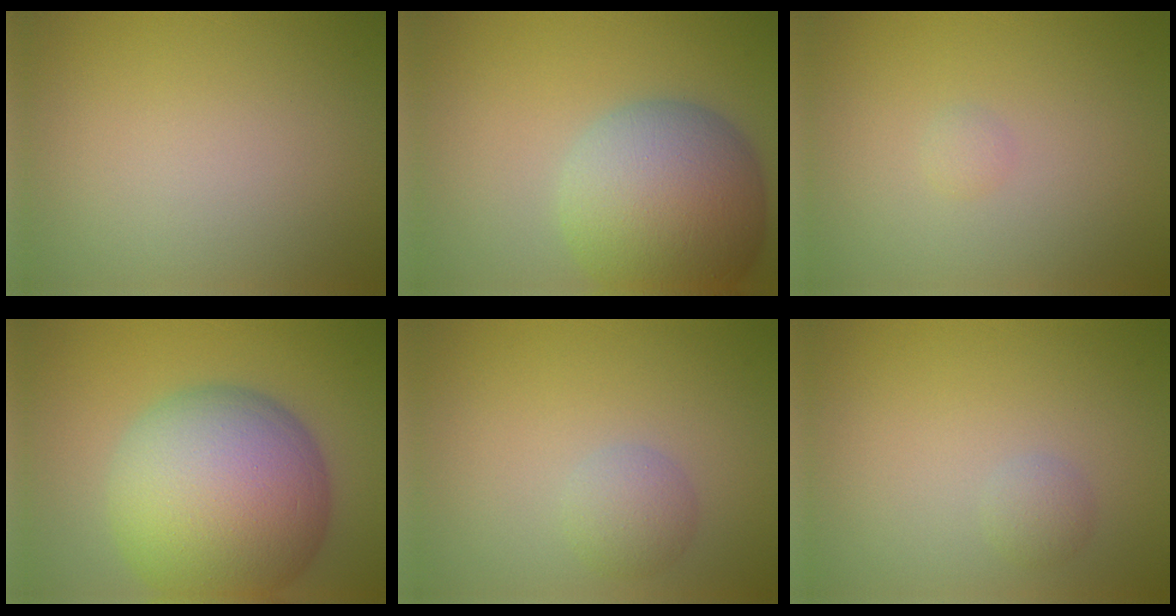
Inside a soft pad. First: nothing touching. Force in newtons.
{"total": 11.0, "press": 11.0, "slide": 0.6}
{"total": 0.6, "press": 0.6, "slide": 0.0}
{"total": 15.5, "press": 15.5, "slide": 0.3}
{"total": 2.2, "press": 2.2, "slide": 0.1}
{"total": 1.2, "press": 1.2, "slide": 0.0}